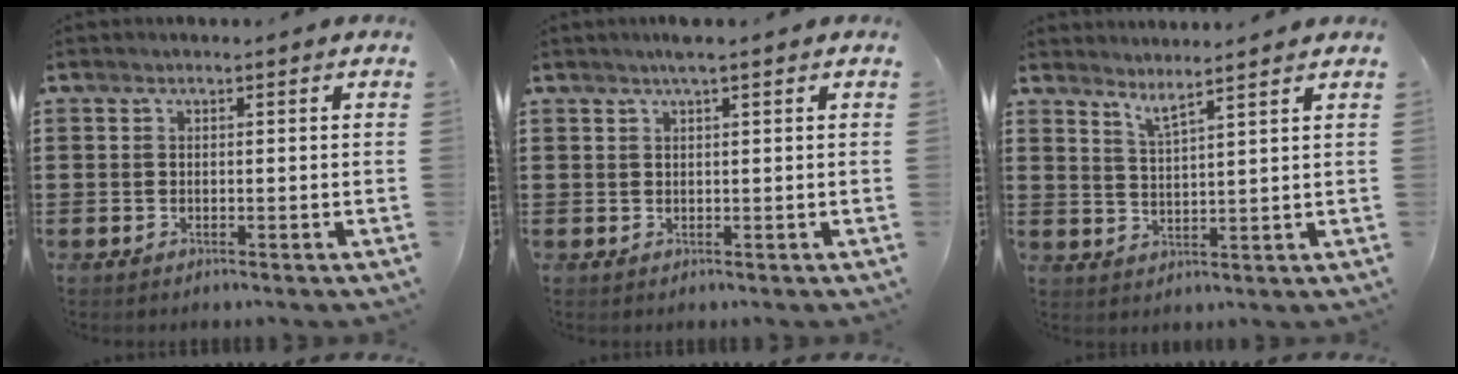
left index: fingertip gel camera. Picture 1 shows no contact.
{"total": 1.8, "force": [1.3, 0.0, 1.3], "torque": [-0.026, 0.001, 0.023]}
{"total": 3.5, "force": [3.2, -0.6, 1.2], "torque": [-0.036, -0.015, 0.056]}